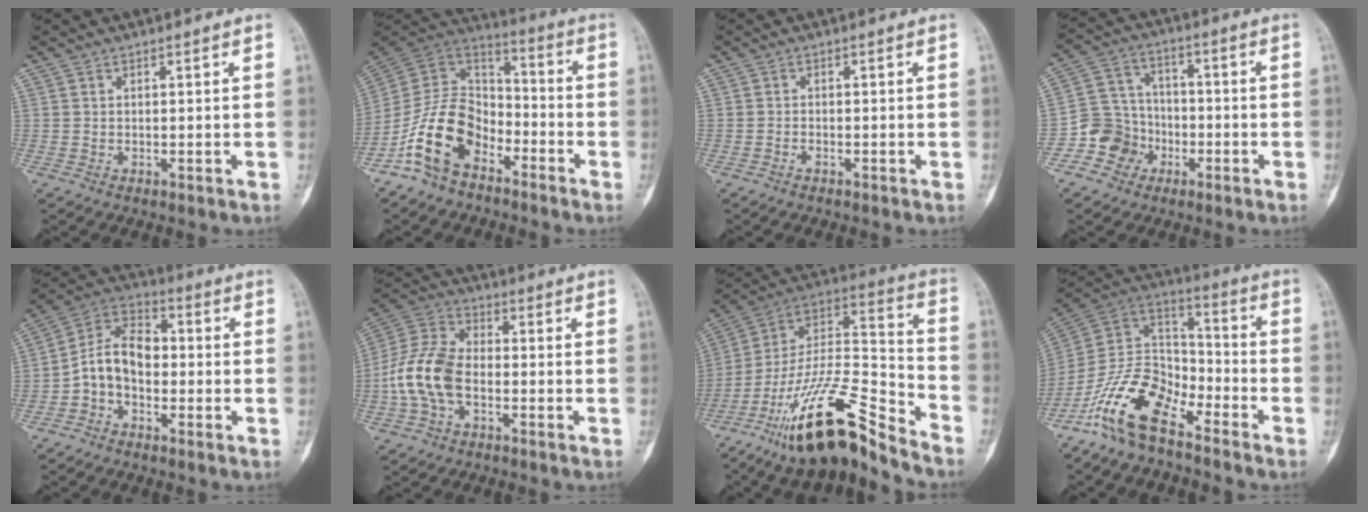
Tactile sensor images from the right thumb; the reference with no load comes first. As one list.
[{"total": 15.2, "force": [-8.2, 9.5, 8.6], "torque": [-0.150, 0.075, -0.167]}, {"total": 0.7, "force": [-0.6, 0.3, 0.4], "torque": [-0.010, 0.004, -0.012]}, {"total": 9.3, "force": [-4.2, 8.1, 1.7], "torque": [0.007, 0.051, -0.080]}, {"total": 9.7, "force": [-2.0, 6.8, 6.6], "torque": [-0.106, 0.041, -0.052]}, {"total": 12.2, "force": [-3.0, 7.5, 9.2], "torque": [-0.194, 0.034, -0.064]}, {"total": 22.8, "force": [-16.8, 5.5, 14.4], "torque": [-0.272, 0.094, -0.302]}, {"total": 15.9, "force": [-10.5, 7.6, 9.2], "torque": [-0.157, 0.085, -0.208]}]